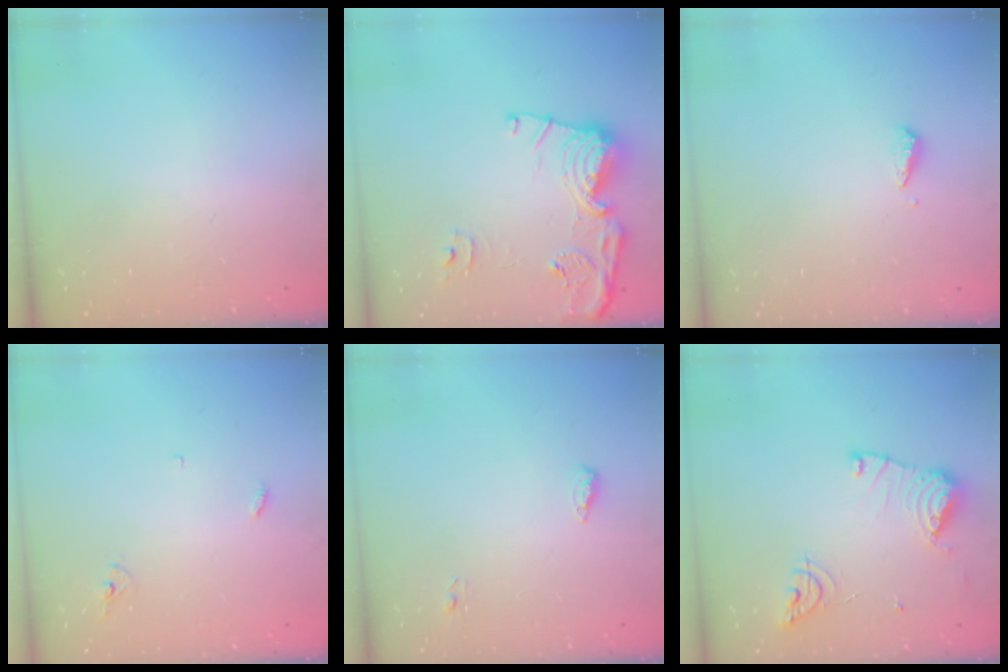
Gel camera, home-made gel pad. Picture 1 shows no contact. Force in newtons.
{"total": 16.3, "press": 16.2, "slide": 1.5}
{"total": 3.1, "press": 3.1, "slide": 0.2}
{"total": 2.9, "press": 2.9, "slide": 0.2}
{"total": 4.9, "press": 4.6, "slide": 1.5}
{"total": 13.4, "press": 13.3, "slide": 1.4}